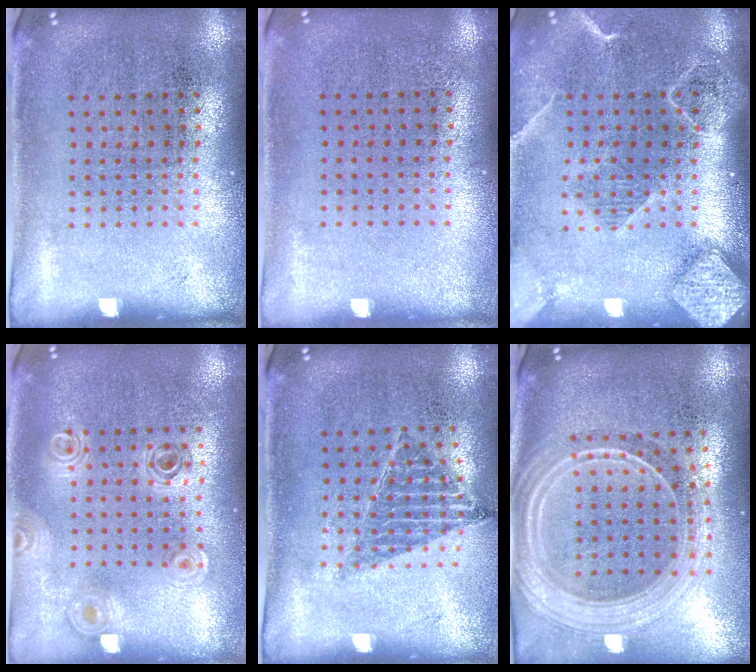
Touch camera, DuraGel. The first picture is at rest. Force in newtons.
{"total": 0.0}
{"total": 2.4, "press": 2.0, "slide": 1.2}
{"total": 0.9, "press": 0.9, "slide": 0.1}
{"total": 0.9, "press": 0.9, "slide": 0.0}
{"total": 2.5, "press": 2.2, "slide": 1.3}